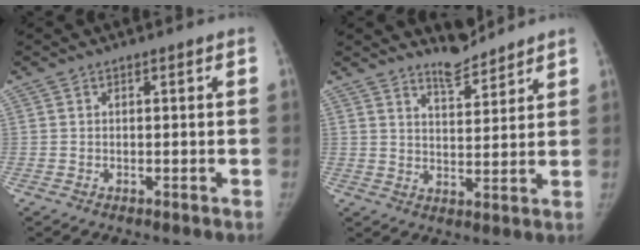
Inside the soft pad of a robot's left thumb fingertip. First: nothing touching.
{"total": 5.1, "force": [4.9, 1.0, 0.9], "torque": [-0.005, -0.042, 0.087]}